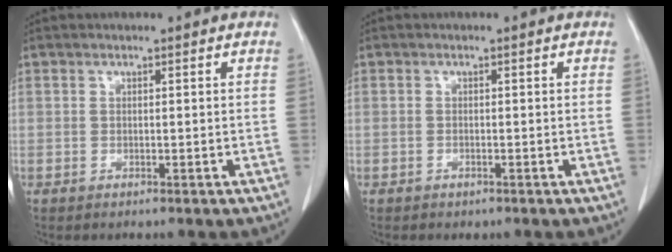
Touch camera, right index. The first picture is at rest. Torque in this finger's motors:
{"motor_torque": [0.09, -0.06, 0.03, 0.01]}